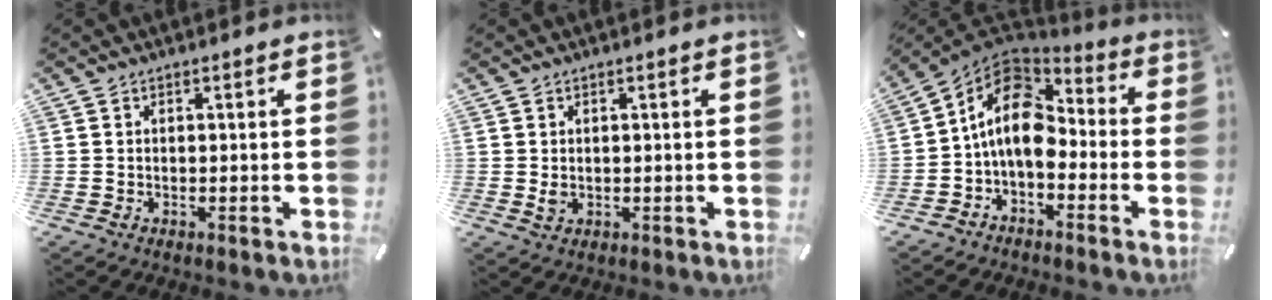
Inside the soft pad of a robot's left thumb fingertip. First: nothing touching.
{"total": 1.5, "force": [0.0, 1.3, 0.8], "torque": [-0.010, -0.001, -0.001]}
{"total": 12.5, "force": [-1.7, 8.5, 9.0], "torque": [-0.165, 0.015, -0.035]}